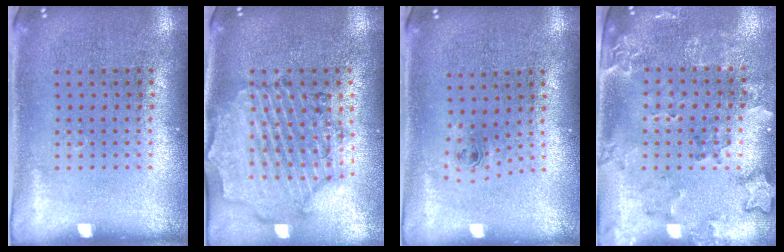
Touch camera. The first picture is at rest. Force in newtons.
{"total": 1.5, "press": 1.5, "slide": 0.3}
{"total": 0.7, "press": 0.3, "slide": 0.7}
{"total": 1.9, "press": 1.7, "slide": 1.0}